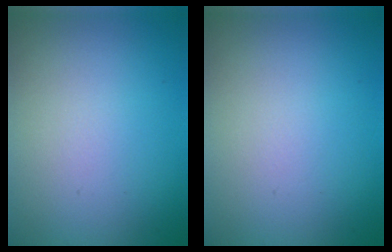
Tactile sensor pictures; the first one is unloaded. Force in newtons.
{"total": 0.0}